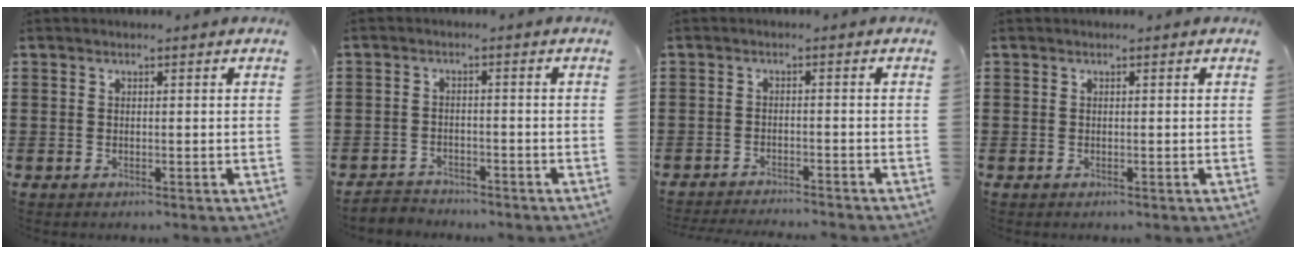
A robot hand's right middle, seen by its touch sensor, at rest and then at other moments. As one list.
[{"total": 2.7, "force": [-2.6, 0.6, -0.3], "torque": [-0.004, -0.003, -0.058]}, {"total": 2.4, "force": [-2.4, -0.2, 0.1], "torque": [-0.005, -0.001, -0.051]}, {"total": 0.0}]